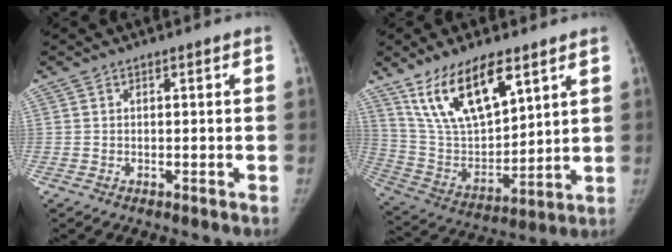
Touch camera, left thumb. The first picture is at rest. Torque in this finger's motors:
{"motor_torque": [0.43, 0.46, 1.43, -1.34, 0.23]}